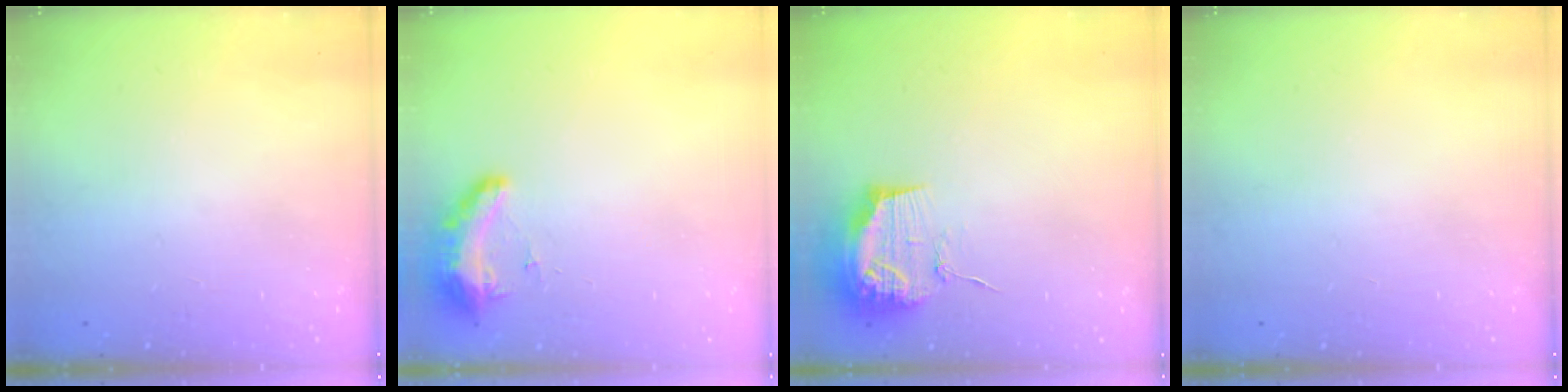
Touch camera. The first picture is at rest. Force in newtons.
{"total": 16.9, "press": 11.4, "slide": 12.5}
{"total": 15.6, "press": 15.6, "slide": 0.1}
{"total": 0.0}